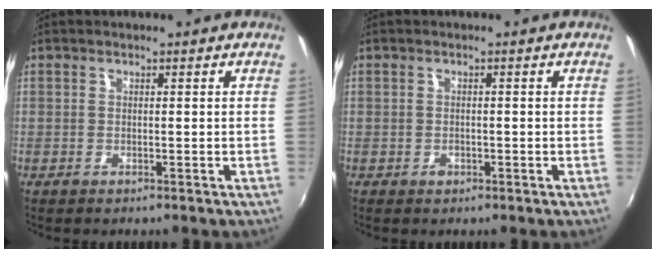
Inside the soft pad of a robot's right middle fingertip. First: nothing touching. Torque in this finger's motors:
{"motor_torque": [0.19, -0.16, 0.02, 0.01]}